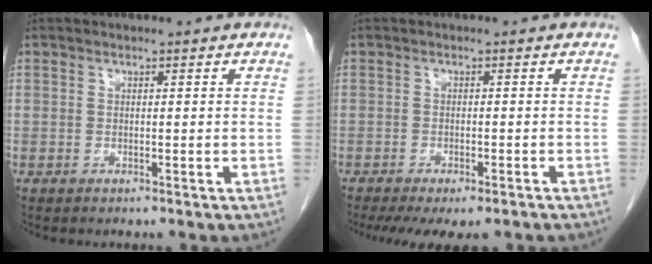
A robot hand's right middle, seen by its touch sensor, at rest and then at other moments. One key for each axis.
{"total": 10.1, "fx": -7.9, "fy": 3.1, "fz": 5.5, "tx": -0.091, "ty": -0.013, "tz": -0.106}